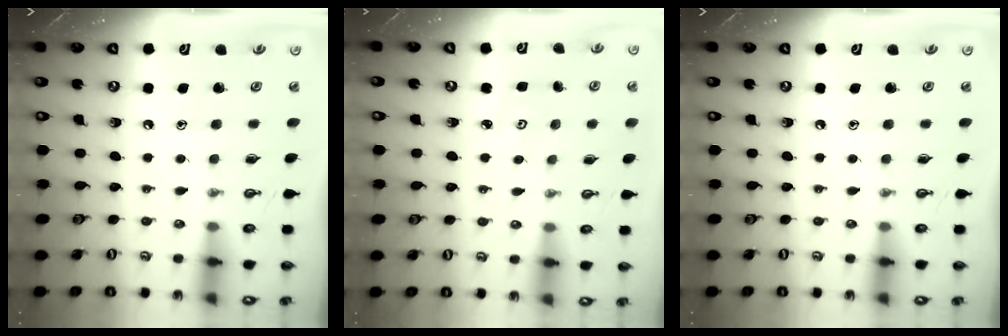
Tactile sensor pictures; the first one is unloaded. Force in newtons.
{"total": 2.5, "press": 2.4, "slide": 0.4}
{"total": 0.0}